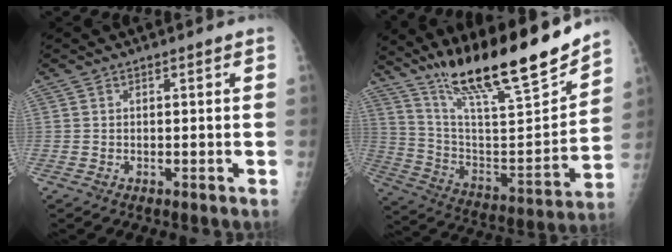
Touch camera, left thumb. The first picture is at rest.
{"total": 25.5, "force": [19.7, 3.9, 15.7], "torque": [-0.236, -0.089, 0.338]}